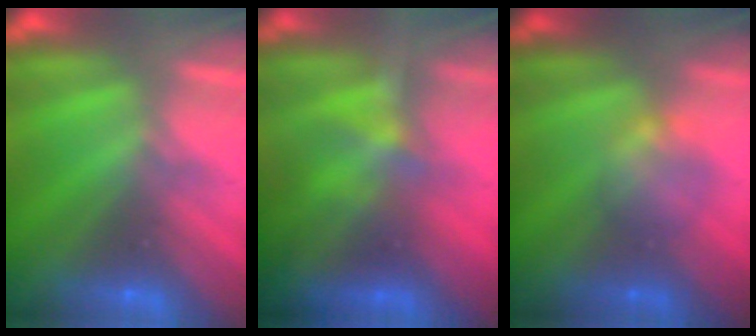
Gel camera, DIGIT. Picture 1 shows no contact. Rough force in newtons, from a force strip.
{"total": 4.5}
{"total": 2.2}